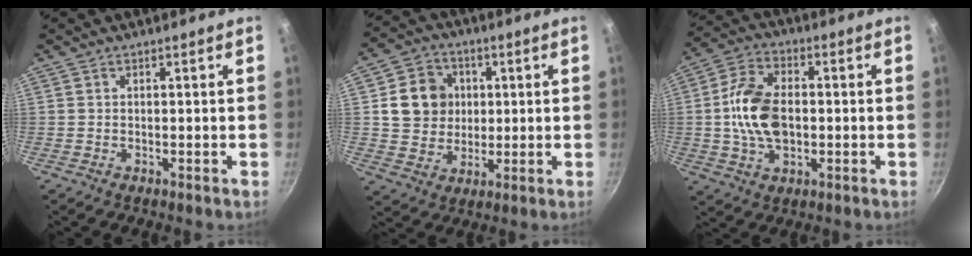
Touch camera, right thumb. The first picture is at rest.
{"total": 10.8, "force": [1.9, 9.6, 4.5], "torque": [-0.046, 0.007, 0.031]}
{"total": 12.5, "force": [-0.4, 7.8, 9.7], "torque": [-0.172, 0.021, -0.016]}